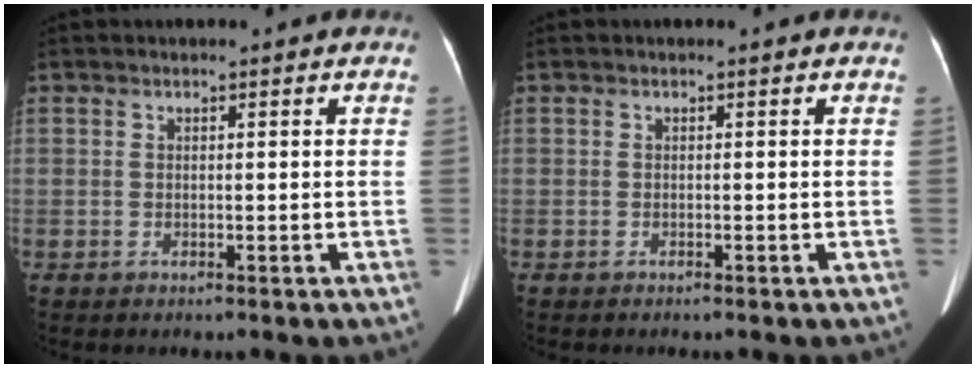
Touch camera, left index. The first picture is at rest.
{"total": 0.0}